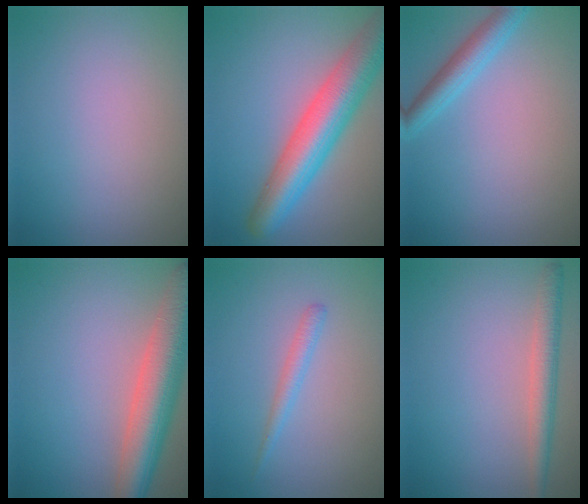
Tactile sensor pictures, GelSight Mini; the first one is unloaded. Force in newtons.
{"total": 8.3, "press": 8.3, "slide": 0.4}
{"total": 3.0, "press": 3.0, "slide": 0.2}
{"total": 7.6, "press": 7.6, "slide": 0.6}
{"total": 1.4, "press": 1.4, "slide": 0.1}
{"total": 2.9, "press": 2.9, "slide": 0.1}